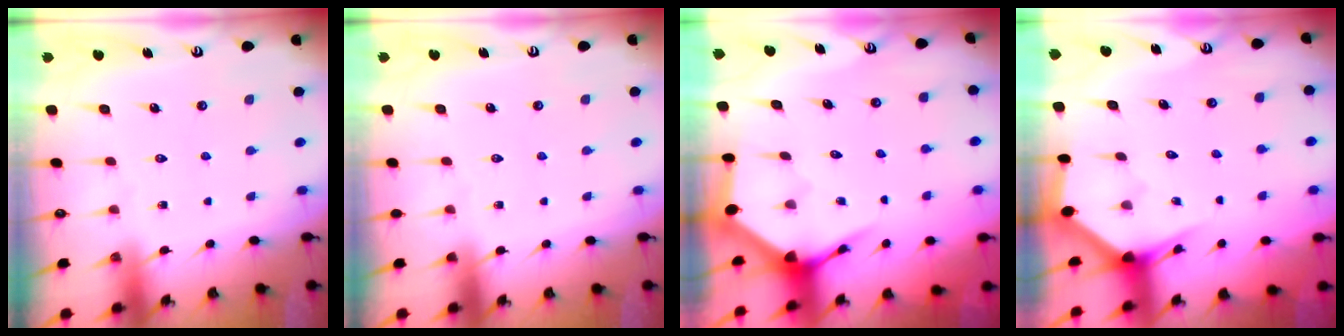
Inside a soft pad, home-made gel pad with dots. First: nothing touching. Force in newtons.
{"total": 0.0}
{"total": 3.7, "press": 3.6, "slide": 0.5}
{"total": 2.7, "press": 2.7, "slide": 0.1}